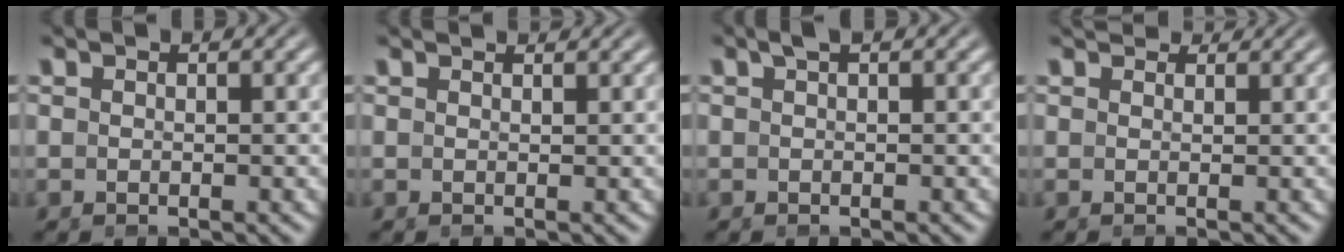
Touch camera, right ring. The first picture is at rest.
{"total": 1.1, "force": [0.9, -0.5, 0.0], "torque": [0.010, -0.001, 0.020]}
{"total": 0.9, "force": [0.2, 0.0, 0.9], "torque": [-0.014, 0.009, 0.000]}
{"total": 2.0, "force": [1.9, -0.1, 0.6], "torque": [0.004, 0.005, 0.031]}